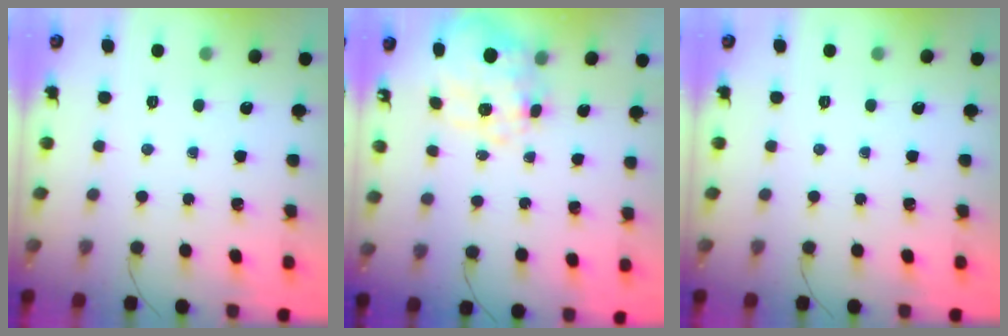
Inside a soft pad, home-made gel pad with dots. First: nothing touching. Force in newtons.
{"total": 12.2, "press": 12.0, "slide": 2.3}
{"total": 0.0}